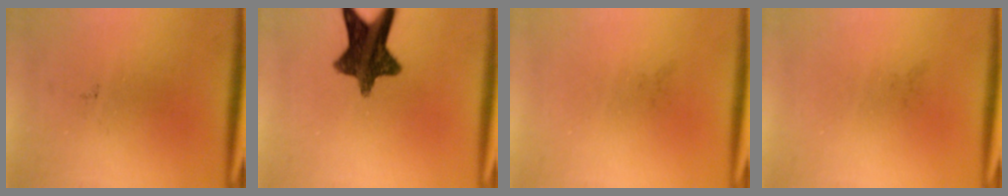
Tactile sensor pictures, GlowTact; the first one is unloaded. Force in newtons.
{"total": 11.5}
{"total": 0.0}
{"total": 0.0}